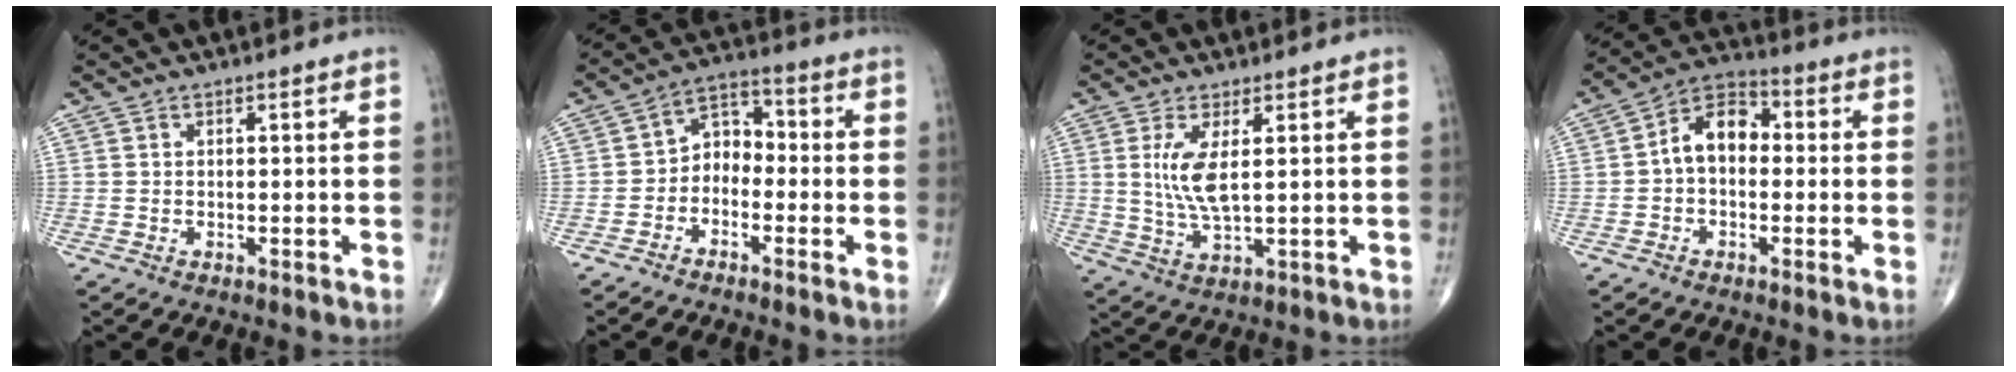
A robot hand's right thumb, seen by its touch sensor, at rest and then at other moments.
{"total": 6.3, "force": [-1.9, 4.7, 3.7], "torque": [-0.036, 0.037, -0.052]}
{"total": 6.9, "force": [1.5, 2.1, 6.4], "torque": [-0.141, -0.018, 0.038]}
{"total": 8.8, "force": [-0.2, 6.0, 6.4], "torque": [-0.087, 0.032, -0.018]}